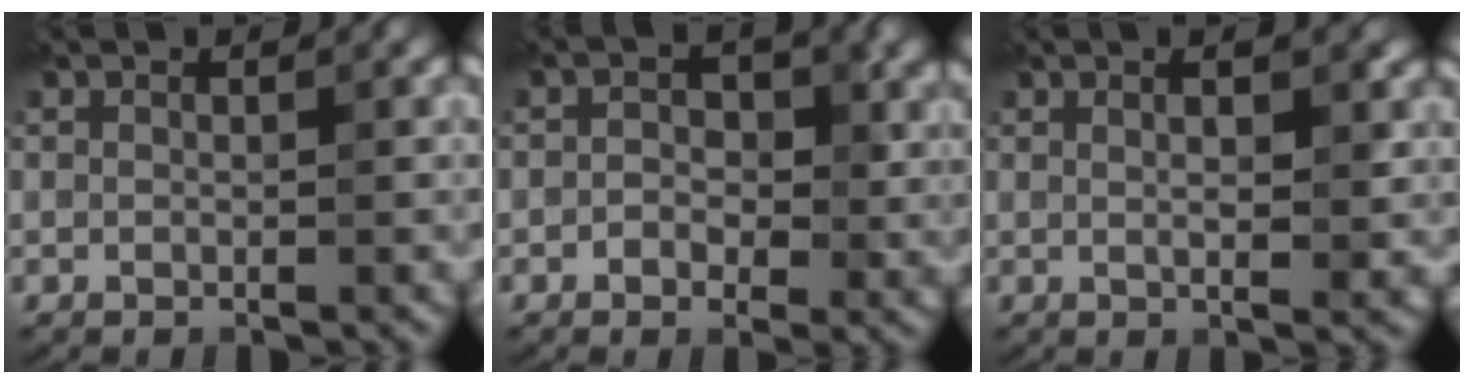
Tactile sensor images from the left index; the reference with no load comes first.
{"total": 2.8, "force": [-0.2, 2.1, 1.9], "torque": [-0.020, -0.002, -0.011]}
{"total": 4.1, "force": [1.3, 1.4, 3.6], "torque": [-0.031, 0.009, 0.003]}